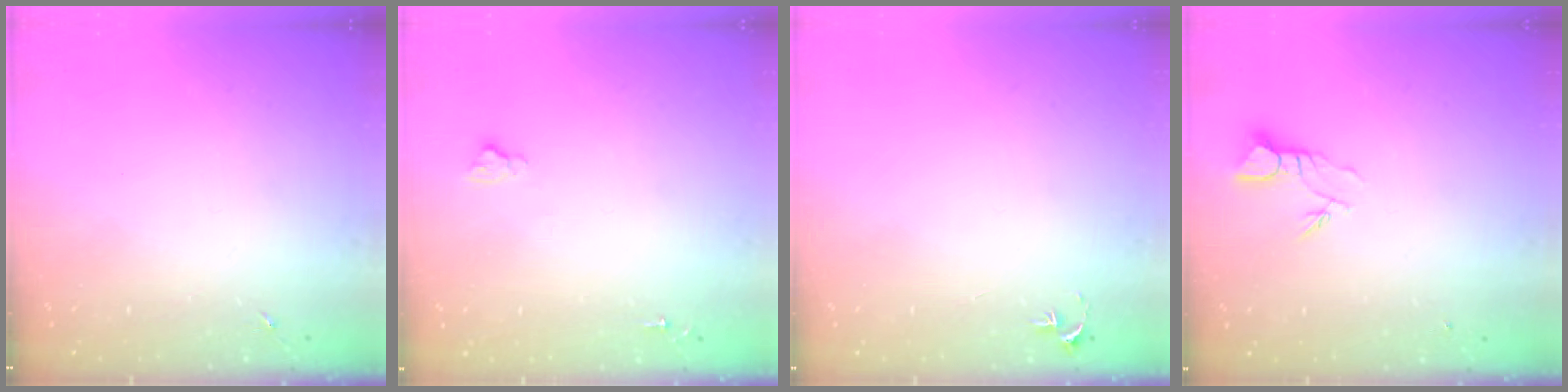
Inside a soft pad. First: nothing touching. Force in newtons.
{"total": 2.6, "press": 2.5, "slide": 0.3}
{"total": 2.7, "press": 2.7, "slide": 0.3}
{"total": 3.4, "press": 3.4, "slide": 0.2}